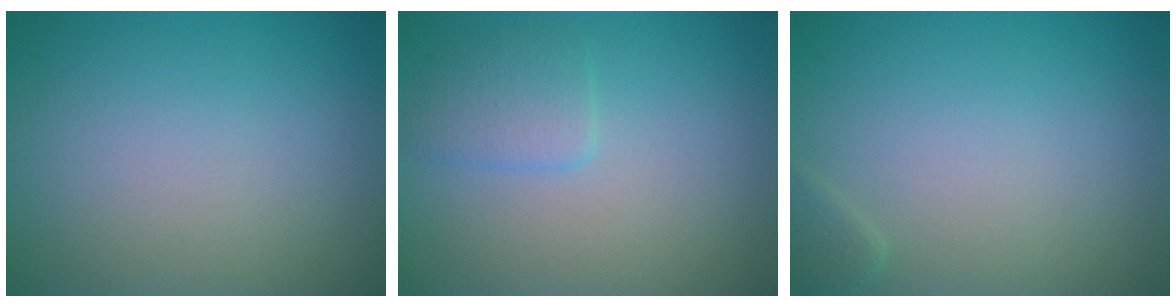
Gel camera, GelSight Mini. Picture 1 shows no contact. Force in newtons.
{"total": 2.0, "press": 2.0, "slide": 0.1}
{"total": 1.0, "press": 1.0, "slide": 0.1}